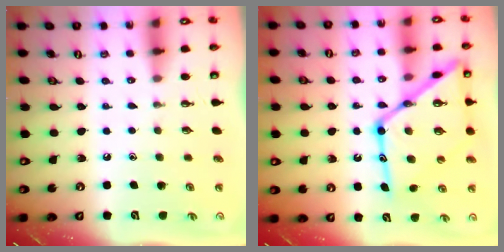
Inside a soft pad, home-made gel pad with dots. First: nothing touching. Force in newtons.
{"total": 24.2, "press": 24.1, "slide": 2.0}